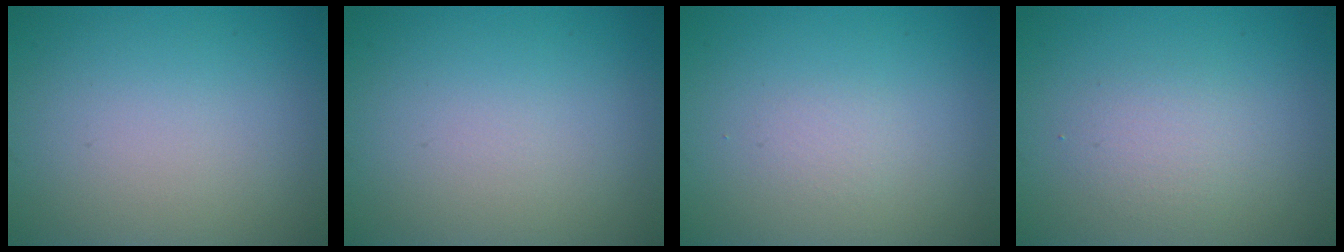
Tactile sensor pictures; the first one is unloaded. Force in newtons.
{"total": 0.0}
{"total": 0.7, "press": 0.7, "slide": 0.0}
{"total": 1.7, "press": 1.7, "slide": 0.0}